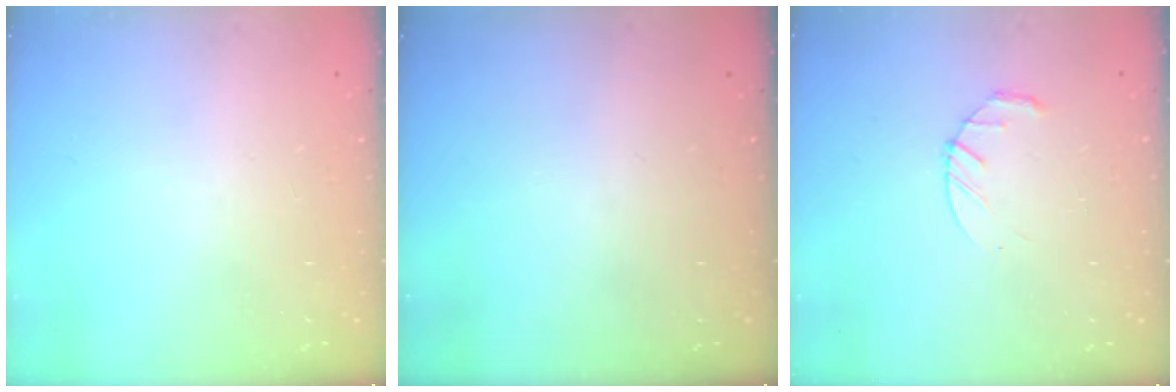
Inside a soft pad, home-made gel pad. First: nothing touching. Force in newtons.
{"total": 0.0}
{"total": 4.4, "press": 4.4, "slide": 0.7}